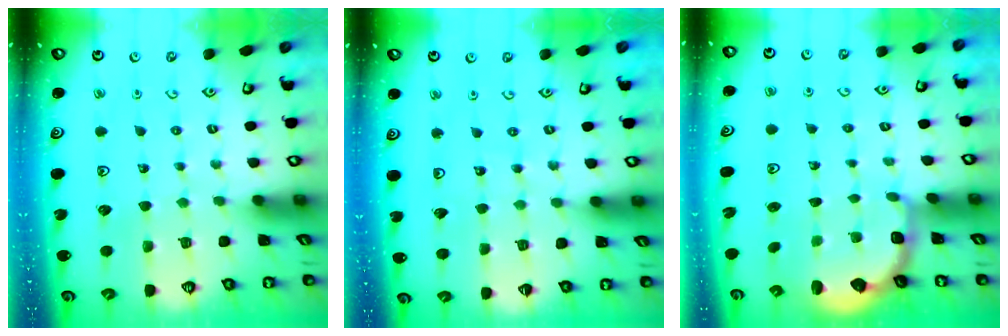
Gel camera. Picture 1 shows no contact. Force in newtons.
{"total": 4.3, "press": 4.3, "slide": 0.1}
{"total": 2.9, "press": 2.4, "slide": 1.6}